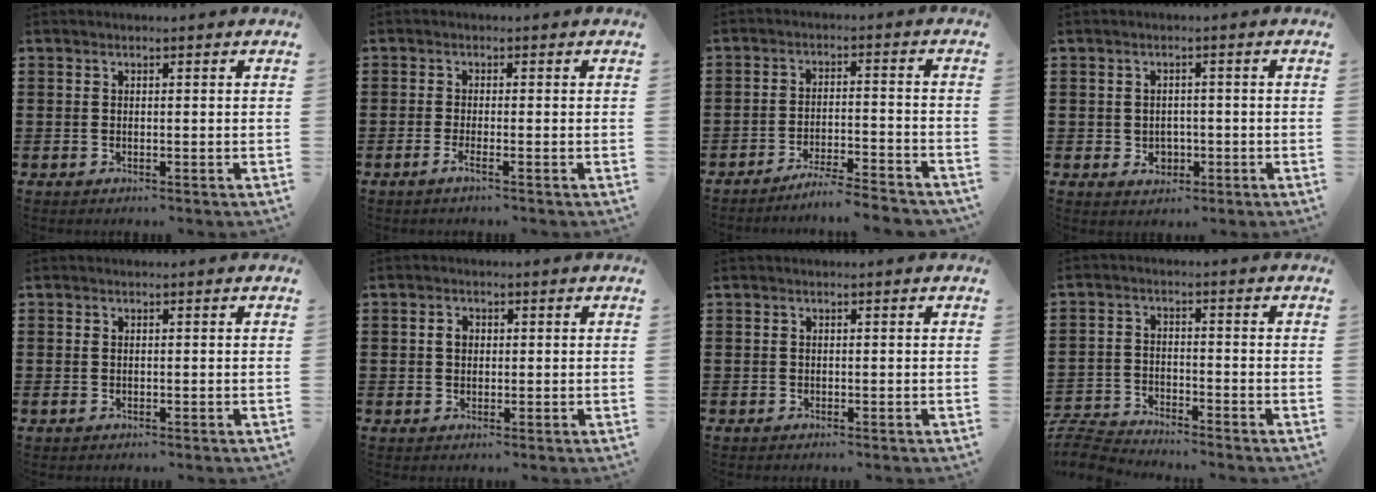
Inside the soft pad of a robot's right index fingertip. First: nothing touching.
{"total": 1.6, "force": [-1.0, 0.0, 1.3], "torque": [-0.029, -0.005, -0.021]}
{"total": 4.9, "force": [-4.7, -0.5, 1.3], "torque": [-0.030, -0.012, -0.097]}
{"total": 2.3, "force": [-0.5, 2.1, 0.7], "torque": [-0.021, 0.006, -0.013]}
{"total": 0.0}
{"total": 1.8, "force": [0.3, 1.4, 1.1], "torque": [-0.024, 0.009, 0.004]}
{"total": 0.0}
{"total": 4.4, "force": [-4.4, 0.4, 0.4], "torque": [-0.031, -0.004, -0.097]}